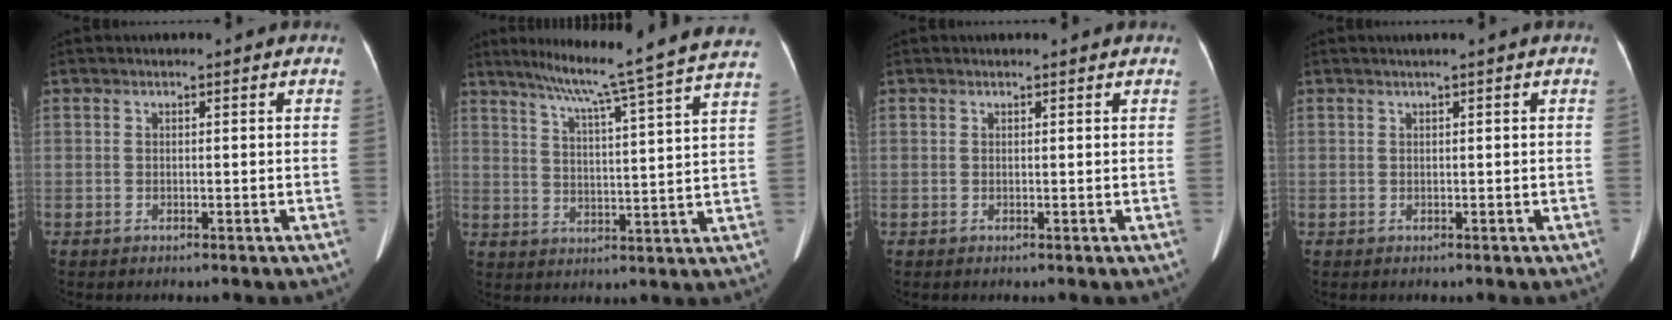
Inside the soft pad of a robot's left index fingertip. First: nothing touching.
{"total": 21.1, "force": [17.7, -2.2, 11.2], "torque": [-0.180, -0.027, 0.227]}
{"total": 1.8, "force": [1.6, 0.3, 0.7], "torque": [-0.008, 0.010, 0.016]}
{"total": 1.0, "force": [0.6, -0.3, 0.7], "torque": [-0.020, 0.004, 0.018]}